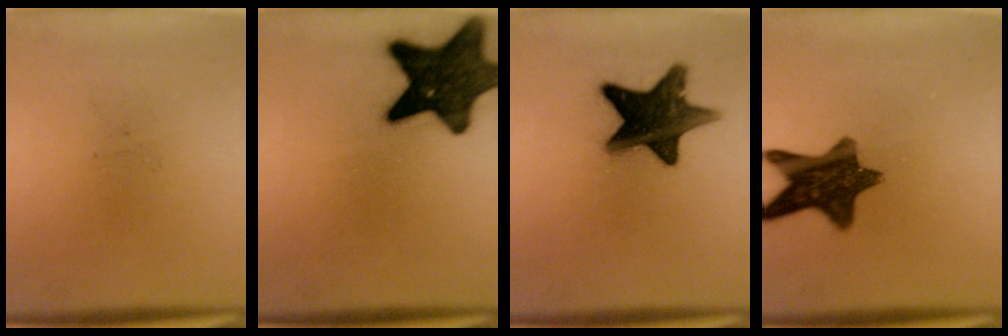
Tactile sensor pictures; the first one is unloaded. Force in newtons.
{"total": 15.8}
{"total": 15.0}
{"total": 11.8}